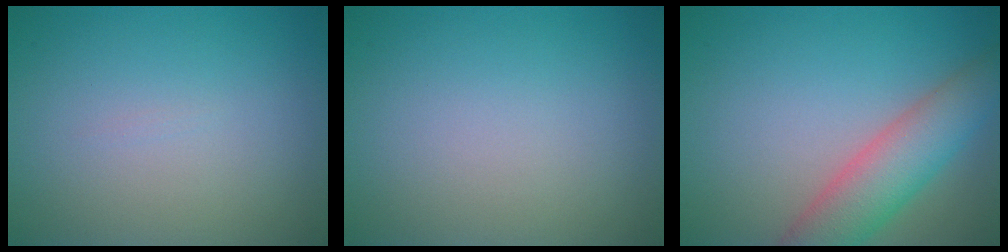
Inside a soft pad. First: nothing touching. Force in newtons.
{"total": 0.0}
{"total": 5.8, "press": 5.8, "slide": 0.5}